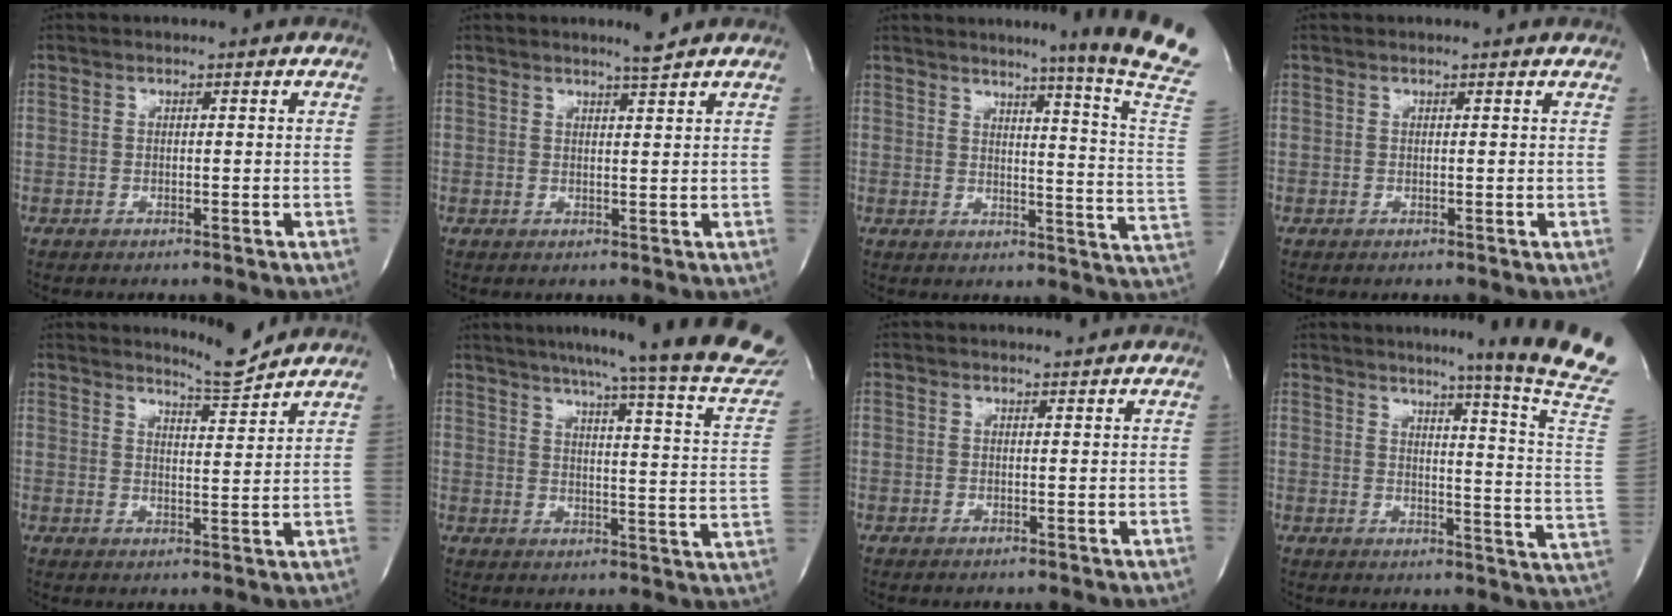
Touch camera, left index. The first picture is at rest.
{"total": 2.1, "force": [1.9, -0.6, 0.8], "torque": [-0.017, -0.009, 0.032]}
{"total": 15.9, "force": [12.8, -3.8, 8.7], "torque": [-0.123, -0.102, 0.141]}
{"total": 2.2, "force": [2.1, 0.0, 0.5], "torque": [-0.015, 0.005, 0.018]}
{"total": 4.5, "force": [4.4, -0.7, 0.3], "torque": [-0.017, -0.026, 0.070]}
{"total": 27.9, "force": [24.7, 0.1, 12.9], "torque": [-0.192, -0.083, 0.291]}
{"total": 0.8, "force": [0.8, -0.1, 0.0], "torque": [-0.008, -0.004, 0.013]}
{"total": 18.1, "force": [14.8, -3.8, 9.8], "torque": [-0.140, -0.107, 0.169]}